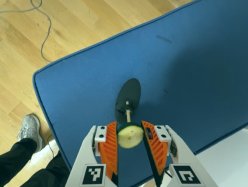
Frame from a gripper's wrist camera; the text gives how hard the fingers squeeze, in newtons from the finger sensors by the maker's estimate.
{"total": 9.6, "left": 9.9, "right": 9.3}